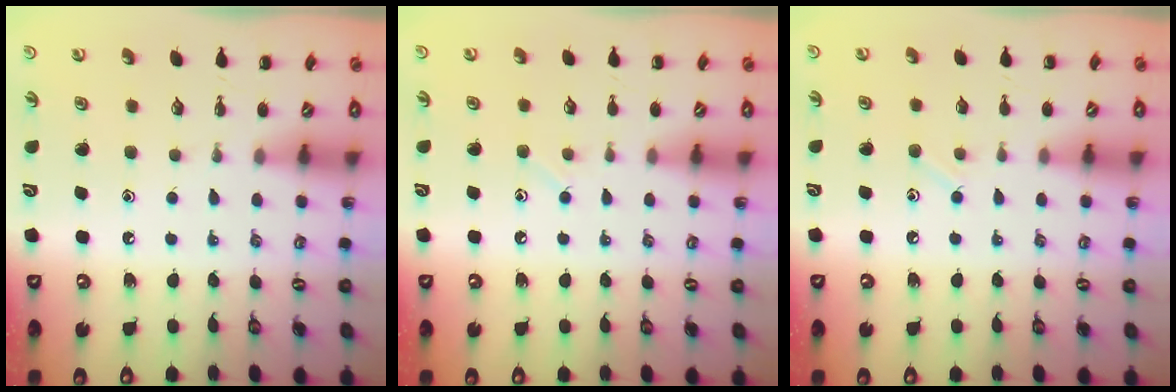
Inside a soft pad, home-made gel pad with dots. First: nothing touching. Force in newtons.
{"total": 5.0, "press": 4.8, "slide": 1.3}
{"total": 5.5, "press": 5.2, "slide": 1.7}